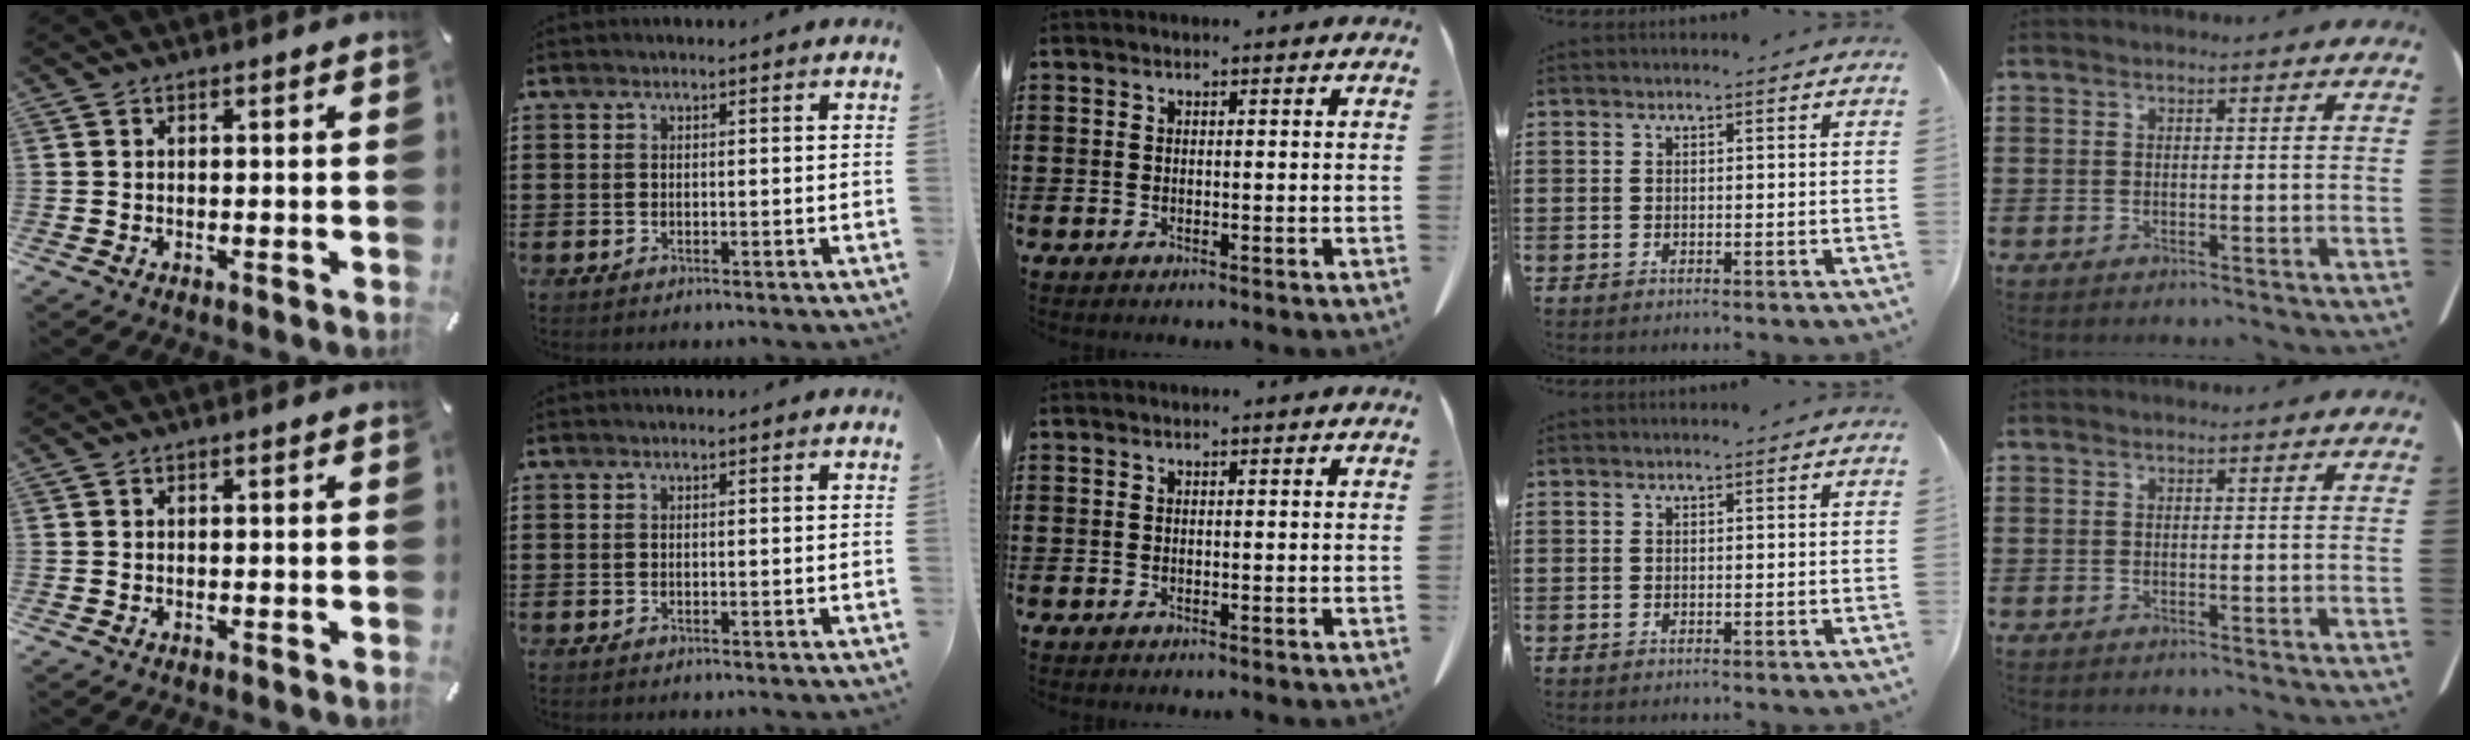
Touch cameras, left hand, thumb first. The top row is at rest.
{}